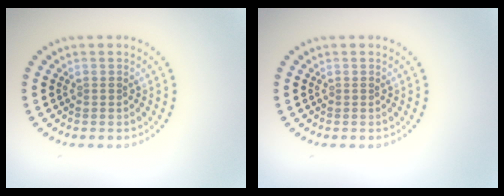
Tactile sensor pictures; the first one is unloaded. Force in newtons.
{"total": 0.0}